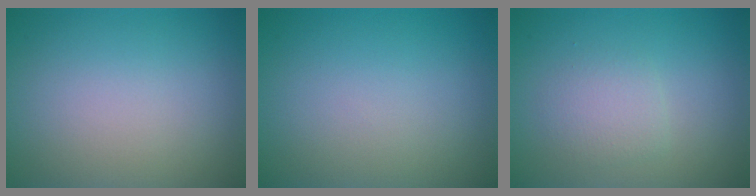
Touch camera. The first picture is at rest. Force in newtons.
{"total": 0.0}
{"total": 1.9, "press": 1.9, "slide": 0.1}